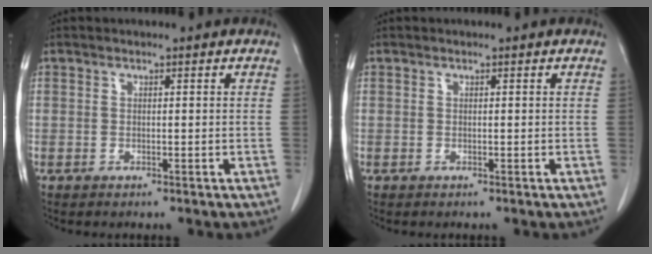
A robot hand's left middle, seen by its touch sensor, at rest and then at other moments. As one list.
[{"total": 0.0}]